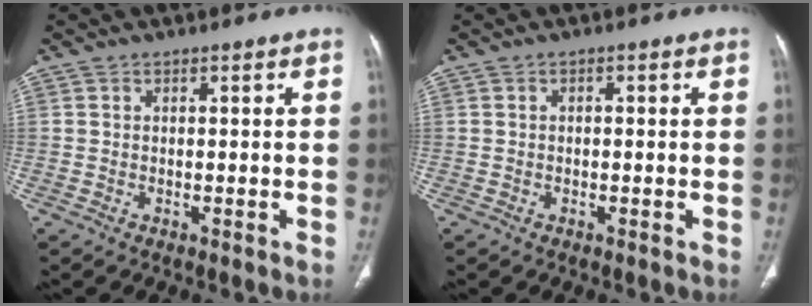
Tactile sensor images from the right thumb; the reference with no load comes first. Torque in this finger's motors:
{"motor_torque": [-0.33, 0.47, -0.16, -0.04, 0.04]}